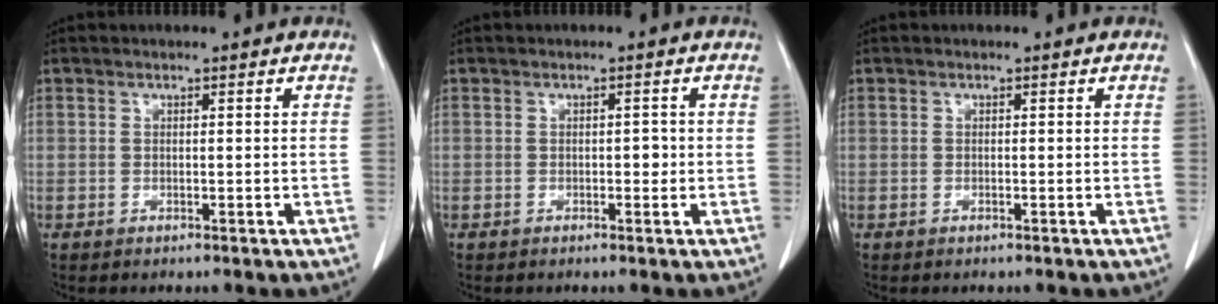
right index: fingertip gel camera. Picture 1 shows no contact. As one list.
[{"total": 1.3, "force": [-0.1, 0.8, 1.0], "torque": [-0.010, 0.003, -0.002]}, {"total": 0.0}]